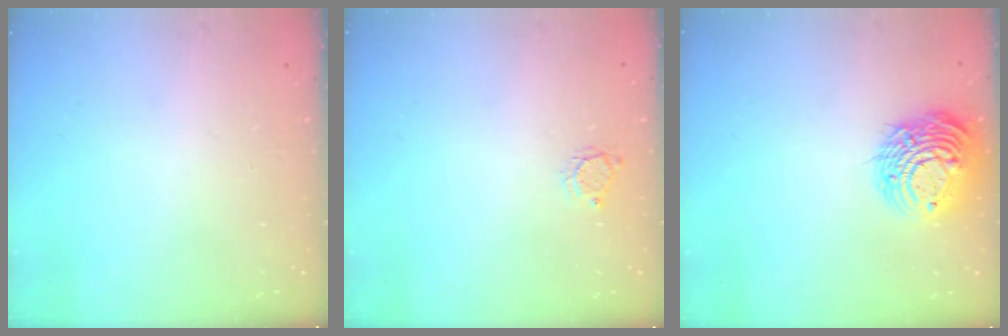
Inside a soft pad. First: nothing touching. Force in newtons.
{"total": 3.0, "press": 3.0, "slide": 0.3}
{"total": 13.3, "press": 13.2, "slide": 0.6}